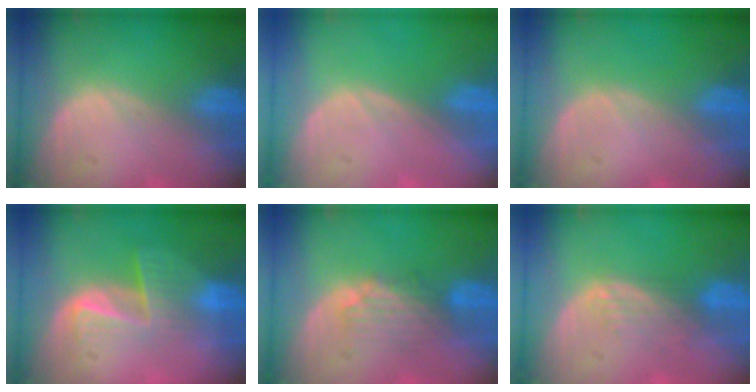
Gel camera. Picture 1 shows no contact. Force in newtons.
{"total": 0.0}
{"total": 0.0}
{"total": 6.8, "press": 5.6, "slide": 4.0}
{"total": 4.4, "press": 3.8, "slide": 2.2}
{"total": 3.5, "press": 2.8, "slide": 2.0}